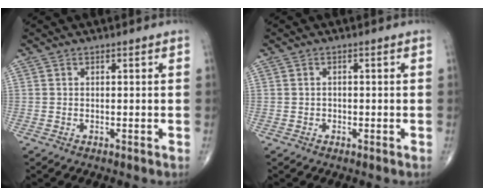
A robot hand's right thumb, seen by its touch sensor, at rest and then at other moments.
{"total": 0.9, "force": [-0.2, 0.8, 0.2], "torque": [0.001, 0.003, -0.002]}